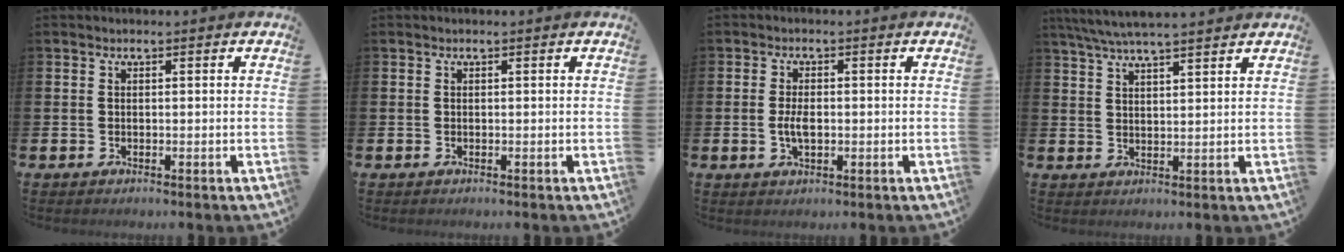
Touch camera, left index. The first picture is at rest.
{"total": 0.0}
{"total": 3.0, "force": [-0.2, 1.4, 2.6], "torque": [-0.055, -0.001, -0.007]}
{"total": 5.2, "force": [4.9, 0.1, 2.0], "torque": [-0.055, -0.011, 0.089]}